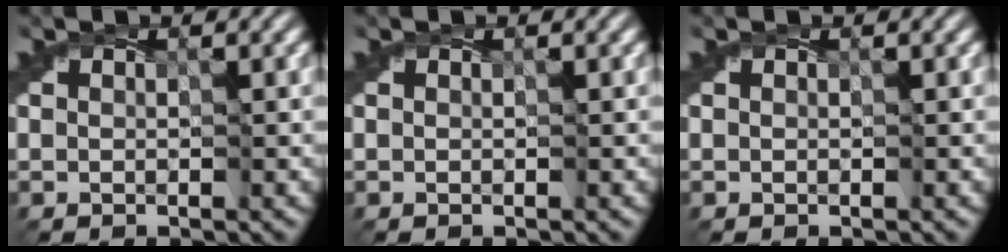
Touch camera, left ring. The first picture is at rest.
{"total": 0.0}
{"total": 0.0}